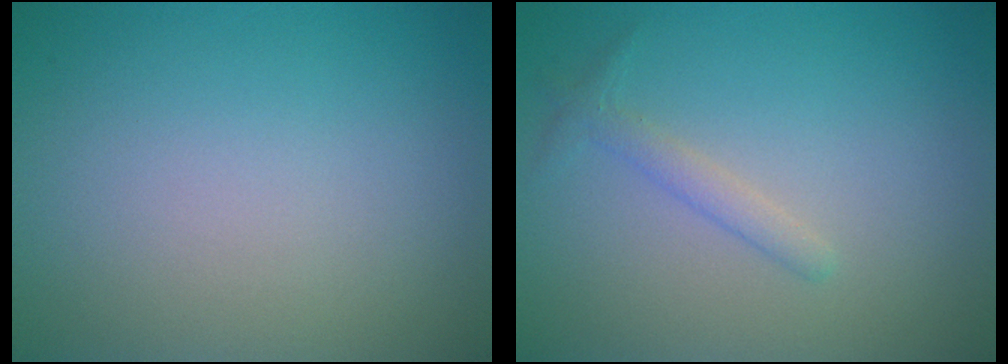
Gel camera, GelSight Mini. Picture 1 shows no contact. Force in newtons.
{"total": 1.4, "press": 1.4, "slide": 0.0}